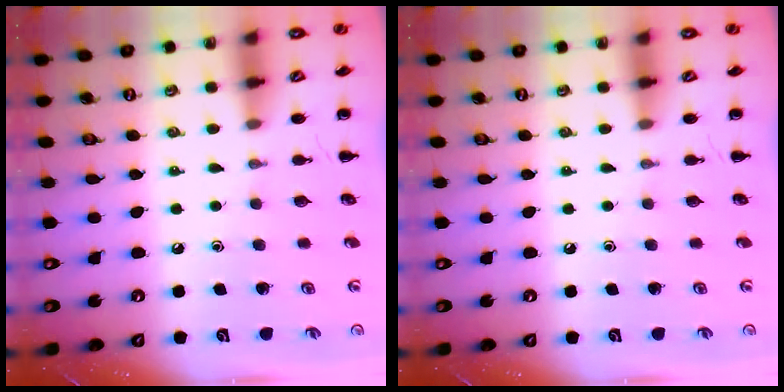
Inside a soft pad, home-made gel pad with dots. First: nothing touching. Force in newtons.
{"total": 0.0}